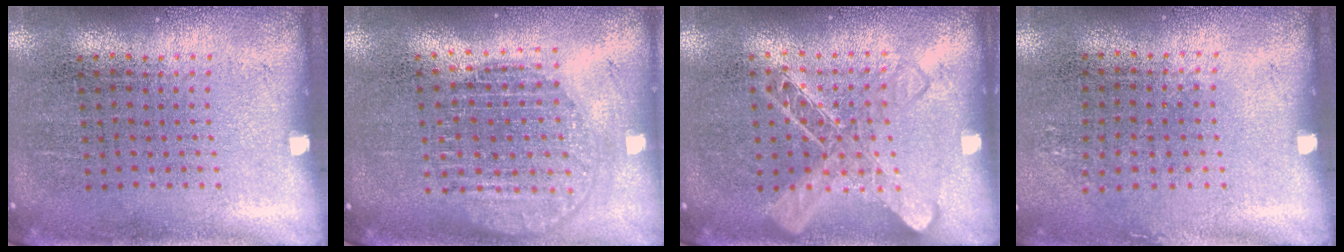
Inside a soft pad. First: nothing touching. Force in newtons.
{"total": 1.8, "press": 1.5, "slide": 0.9}
{"total": 1.5, "press": 1.5, "slide": 0.3}
{"total": 0.8, "press": 0.7, "slide": 0.4}